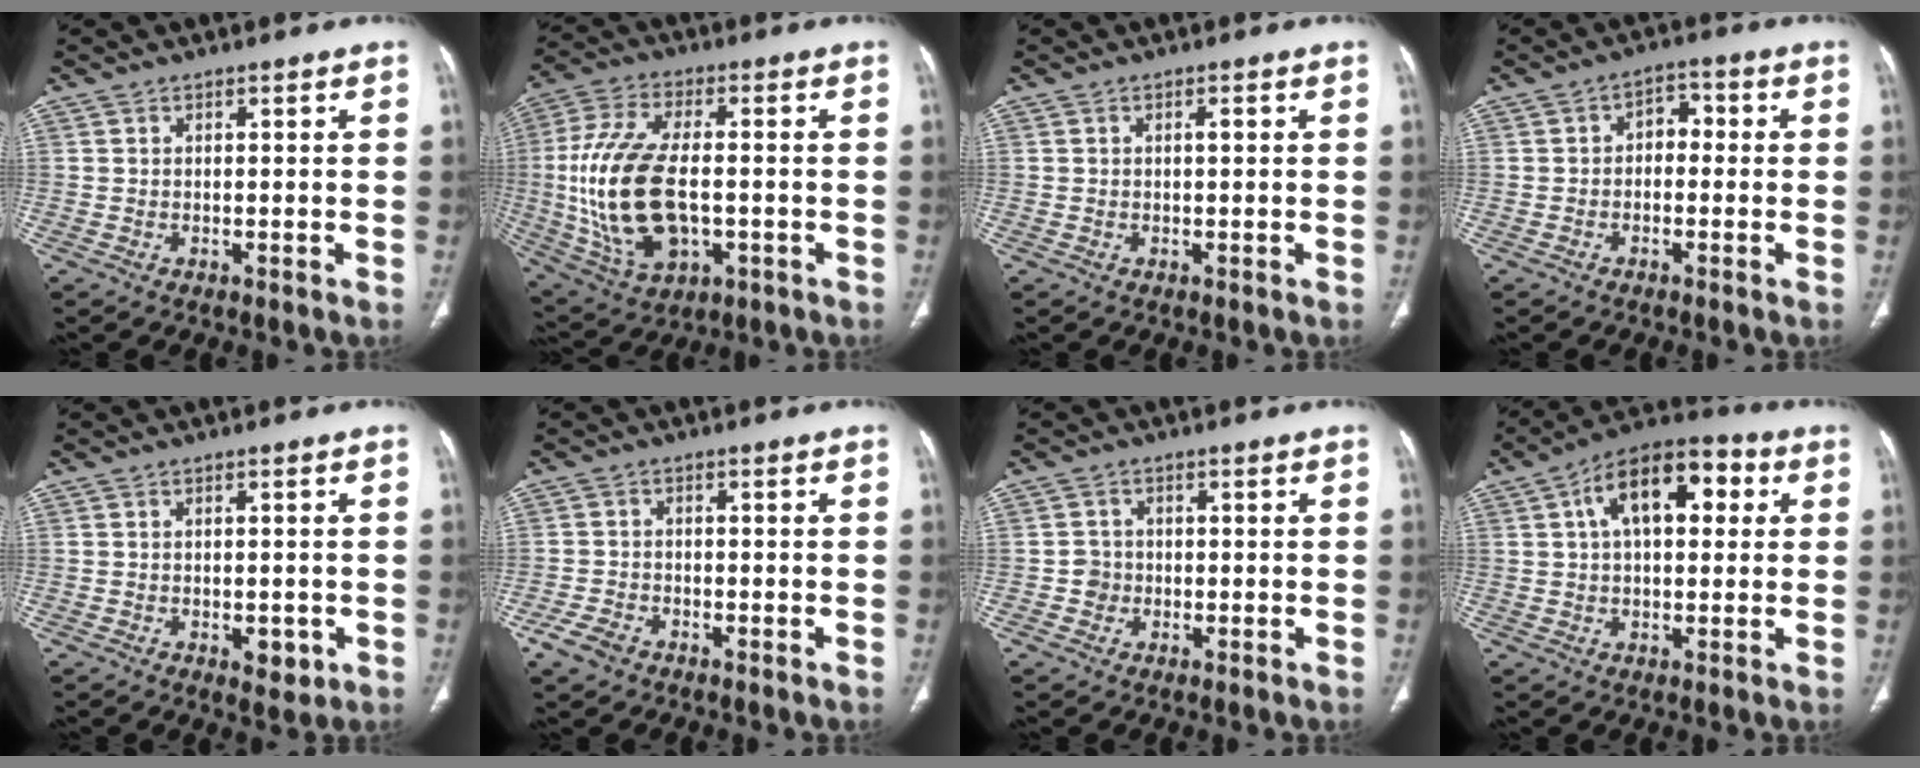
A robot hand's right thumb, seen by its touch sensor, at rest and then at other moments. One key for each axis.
{"total": 20.1, "fx": -1.5, "fy": 10.7, "fz": 16.9, "tx": -0.354, "ty": 0.002, "tz": -0.013}
{"total": 0.9, "fx": 0.1, "fy": 0.3, "fz": 0.9, "tx": -0.016, "ty": 0.000, "tz": 0.001}
{"total": 4.1, "fx": -0.4, "fy": 2.9, "fz": 2.9, "tx": -0.027, "ty": 0.022, "tz": -0.018}
{"total": 3.8, "fx": -1.2, "fy": 2.1, "fz": 2.9, "tx": -0.027, "ty": 0.000, "tz": -0.005}
{"total": 4.0, "fx": -2.5, "fy": 2.4, "fz": 2.0, "tx": -0.046, "ty": 0.010, "tz": -0.043}
{"total": 2.5, "fx": -0.5, "fy": 2.4, "fz": 0.6, "tx": 0.004, "ty": 0.008, "tz": -0.011}
{"total": 14.8, "fx": 4.2, "fy": 7.9, "fz": 11.8, "tx": -0.166, "ty": 0.029, "tz": 0.059}